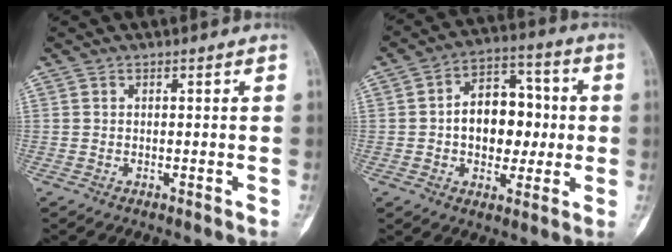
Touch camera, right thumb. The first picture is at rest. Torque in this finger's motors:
{"motor_torque": [1.50, 1.72, 0.70, -0.55, 0.02]}